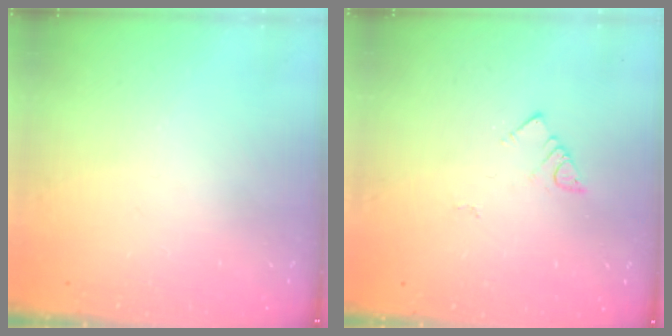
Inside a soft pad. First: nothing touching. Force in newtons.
{"total": 2.9, "press": 2.9, "slide": 0.3}